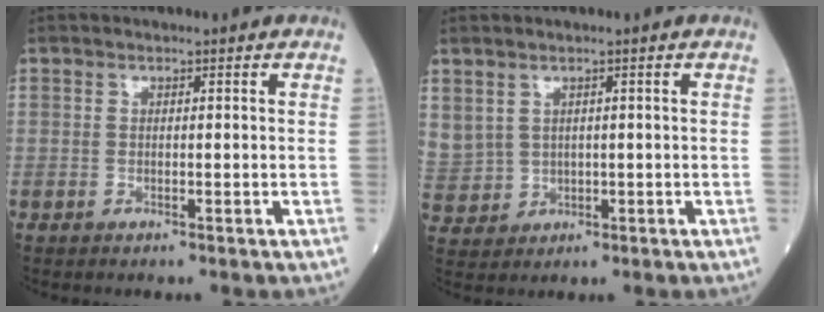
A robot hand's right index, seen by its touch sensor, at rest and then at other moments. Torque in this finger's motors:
{"motor_torque": [0.38, -0.25, 0.18, 0.05]}